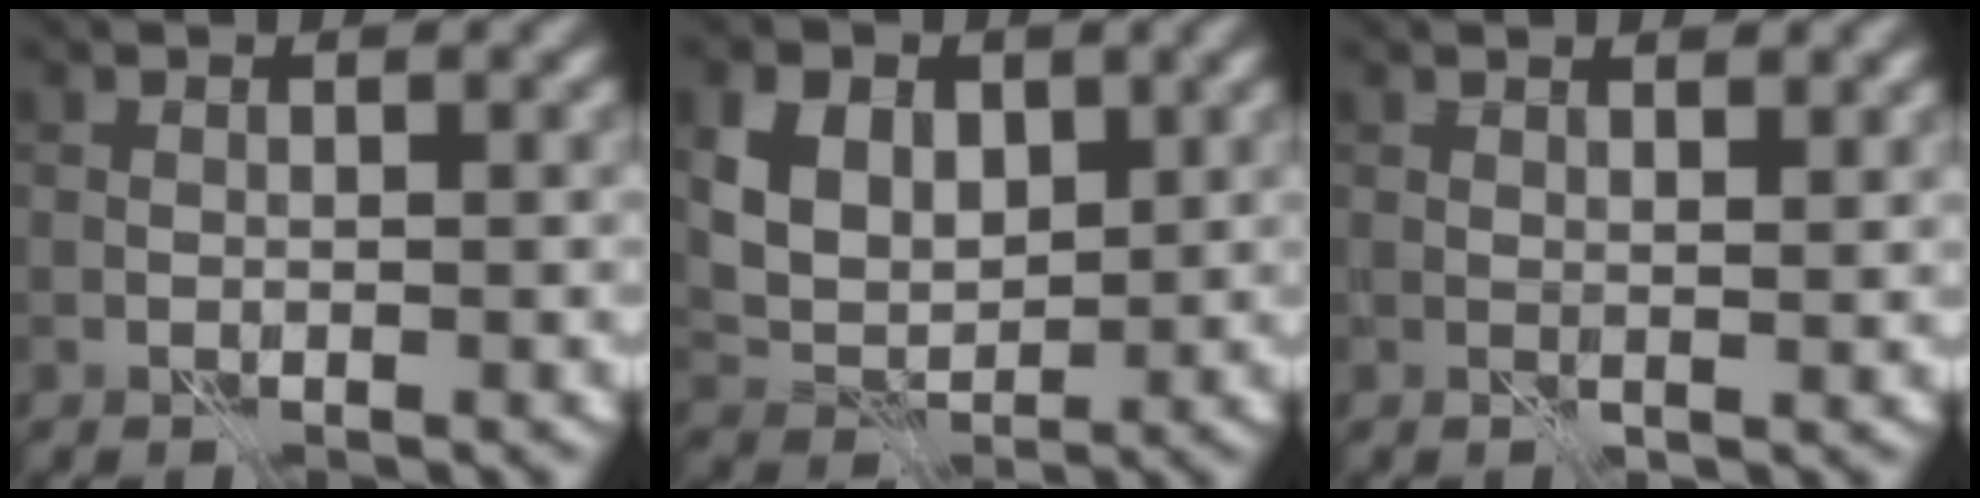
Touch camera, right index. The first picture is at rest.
{"total": 5.2, "force": [2.2, 3.7, 3.0], "torque": [-0.066, -0.004, 0.035]}
{"total": 1.5, "force": [1.1, 0.3, 0.9], "torque": [-0.014, -0.001, 0.017]}